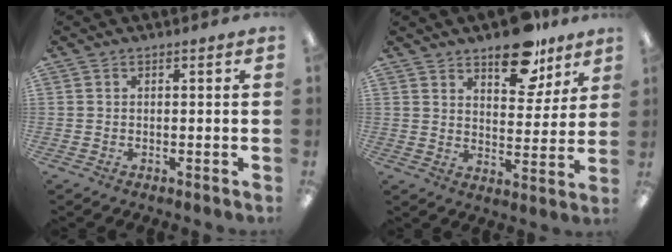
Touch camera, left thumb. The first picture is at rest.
{"total": 12.7, "force": [9.1, 6.2, 6.3], "torque": [-0.071, -0.053, 0.159]}